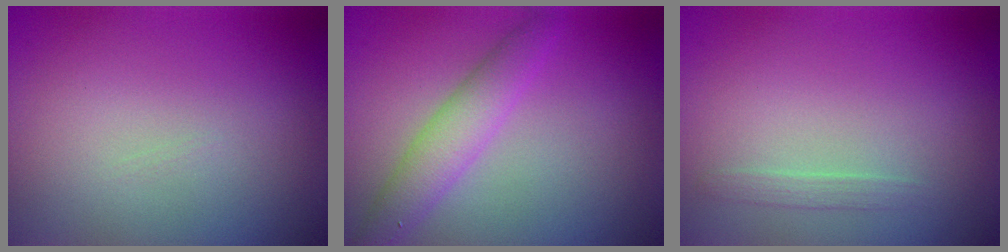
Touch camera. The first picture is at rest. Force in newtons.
{"total": 3.4, "press": 3.4, "slide": 0.1}
{"total": 0.9, "press": 0.8, "slide": 0.1}